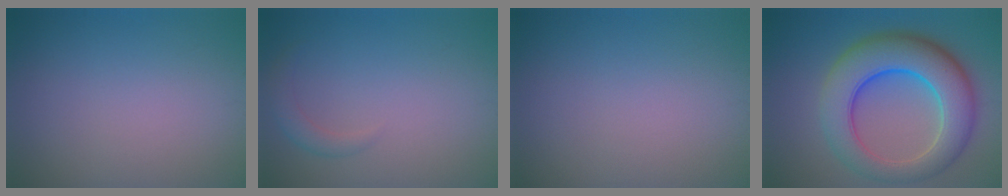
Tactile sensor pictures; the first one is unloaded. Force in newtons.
{"total": 1.5, "press": 1.5, "slide": 0.1}
{"total": 0.0}
{"total": 9.9, "press": 9.9, "slide": 0.1}